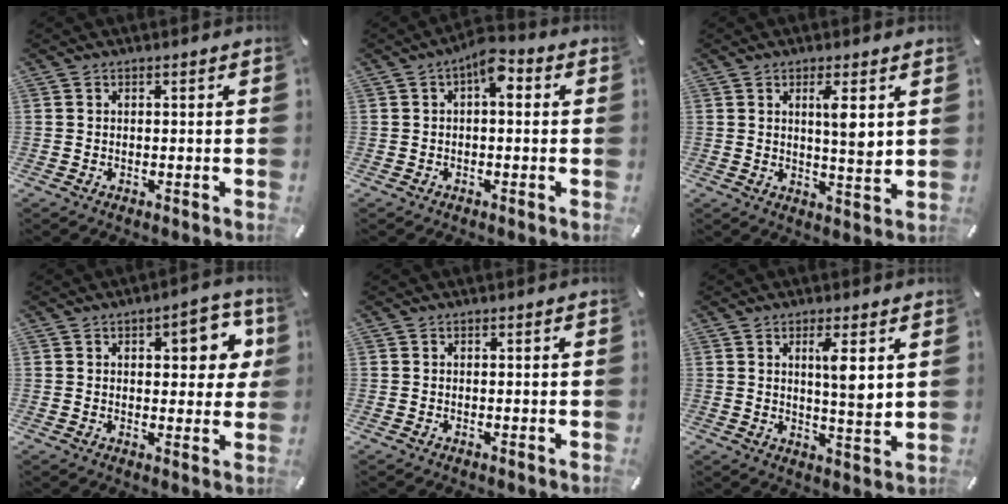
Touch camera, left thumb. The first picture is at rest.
{"total": 5.7, "force": [1.0, 2.8, 4.9], "torque": [-0.074, 0.006, 0.010]}
{"total": 6.3, "force": [2.4, 1.2, 5.6], "torque": [-0.083, -0.019, 0.031]}
{"total": 9.3, "force": [3.0, 5.1, 7.2], "torque": [-0.075, -0.011, 0.043]}
{"total": 0.0}
{"total": 6.8, "force": [2.6, 1.2, 6.1], "torque": [-0.101, -0.018, 0.038]}